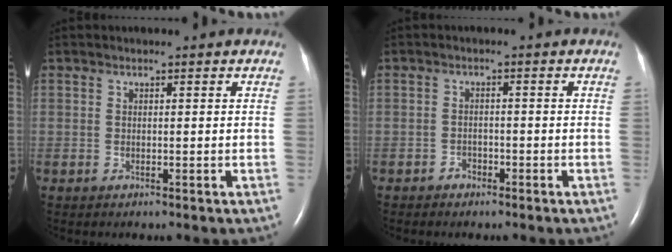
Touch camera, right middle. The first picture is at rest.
{"total": 1.5, "force": [-1.1, 0.9, 0.3], "torque": [-0.007, 0.004, -0.020]}